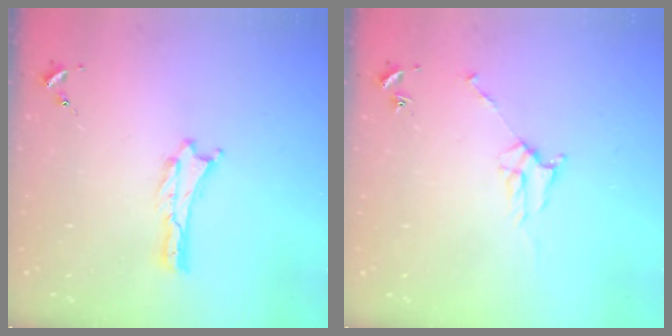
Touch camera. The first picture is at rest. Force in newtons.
{"total": 3.7, "press": 3.6, "slide": 0.5}